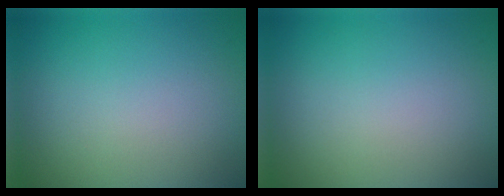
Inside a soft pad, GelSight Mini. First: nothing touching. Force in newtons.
{"total": 0.0}